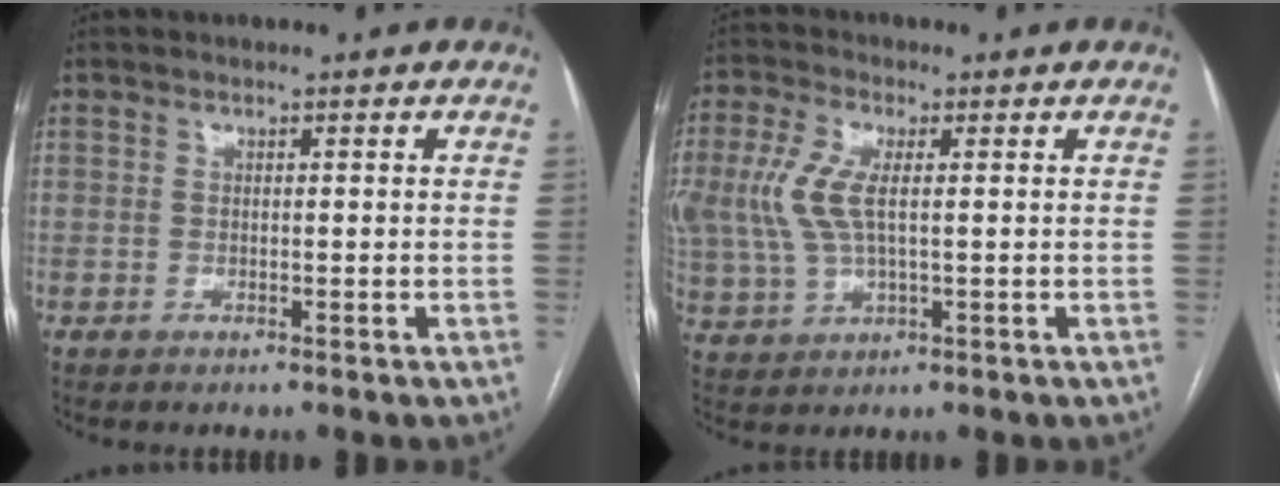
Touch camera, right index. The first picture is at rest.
{"total": 9.1, "force": [1.3, 4.2, 8.0], "torque": [-0.202, 0.010, 0.029]}